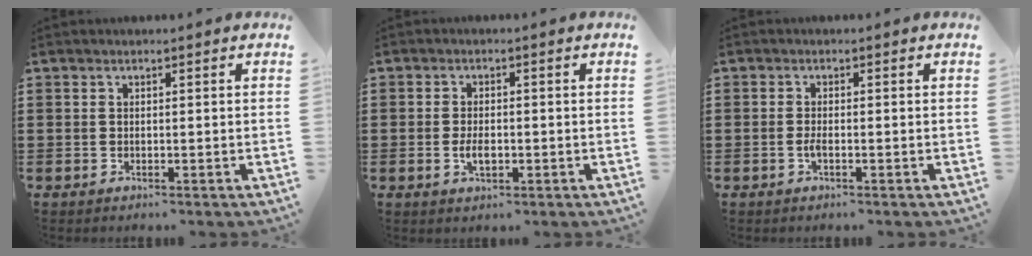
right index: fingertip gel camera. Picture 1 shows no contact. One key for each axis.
{"total": 2.9, "fx": -0.6, "fy": 1.2, "fz": 2.6, "tx": -0.049, "ty": -0.003, "tz": -0.008}
{"total": 1.4, "fx": -0.6, "fy": 0.2, "fz": 1.2, "tx": -0.031, "ty": -0.005, "tz": -0.013}